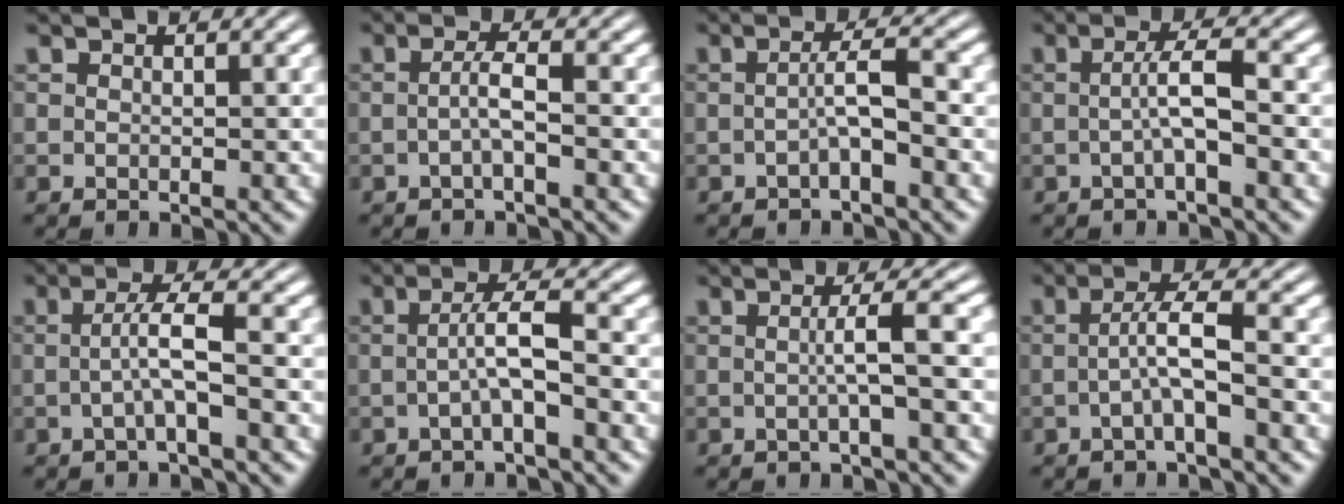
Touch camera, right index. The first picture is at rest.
{"total": 2.2, "force": [-0.9, -0.9, 1.8], "torque": [-0.029, -0.001, -0.012]}
{"total": 2.4, "force": [-1.0, -1.0, 1.9], "torque": [-0.023, 0.001, -0.015]}
{"total": 2.6, "force": [-0.6, -0.8, 2.4], "torque": [-0.036, 0.003, -0.010]}
{"total": 2.8, "force": [-0.7, -0.8, 2.6], "torque": [-0.043, 0.001, -0.009]}
{"total": 2.9, "force": [-0.8, -0.6, 2.8], "torque": [-0.040, 0.002, -0.013]}
{"total": 2.5, "force": [-0.5, -1.4, 2.1], "torque": [-0.023, 0.005, -0.007]}
{"total": 3.0, "force": [-0.8, -0.4, 2.9], "torque": [-0.043, 0.002, -0.013]}